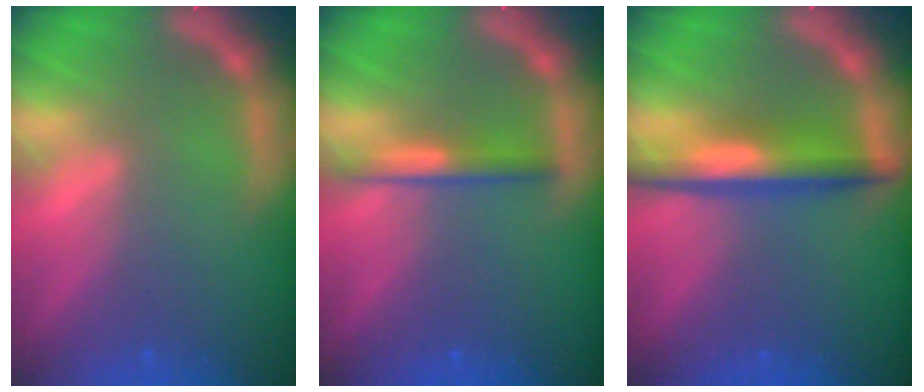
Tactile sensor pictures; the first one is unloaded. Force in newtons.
{"total": 2.4}
{"total": 5.0}